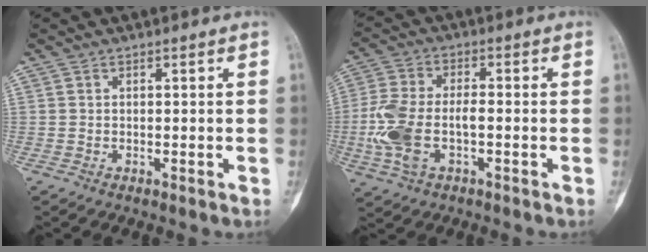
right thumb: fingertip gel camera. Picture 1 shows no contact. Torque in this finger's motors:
{"motor_torque": [-0.13, 0.79, 0.55, 0.46, 0.28]}